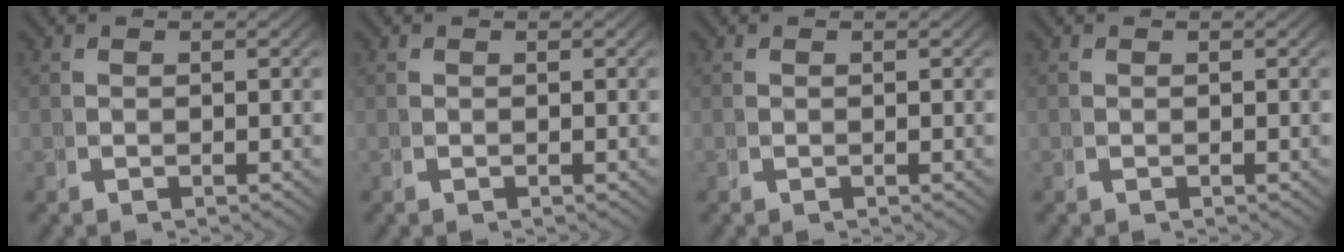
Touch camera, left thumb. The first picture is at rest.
{"total": 0.0}
{"total": 0.0}
{"total": 0.0}